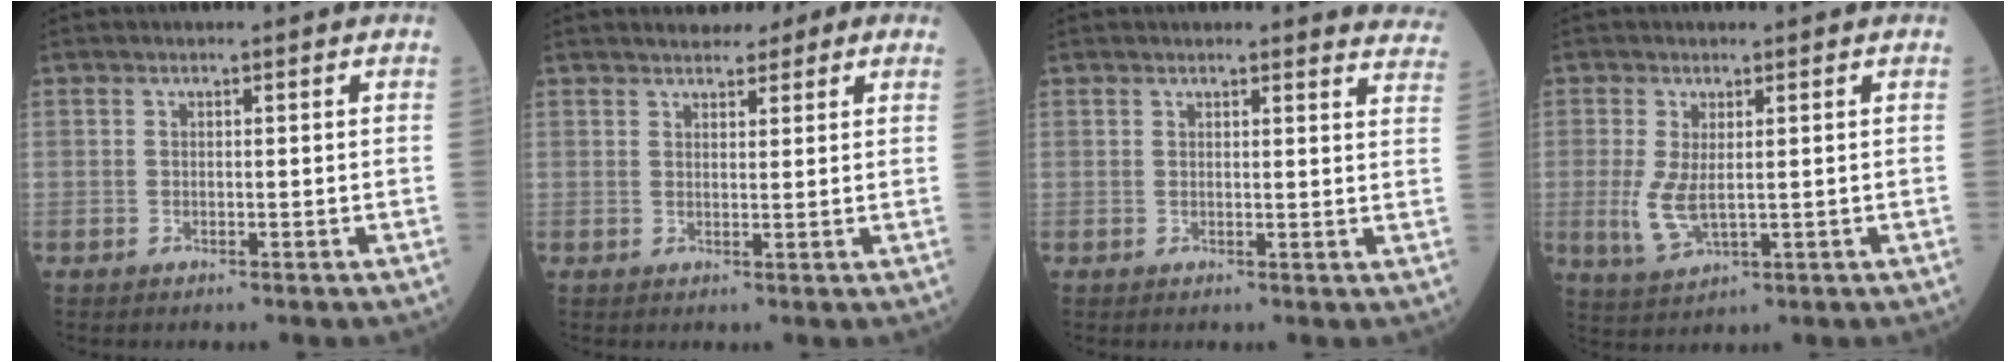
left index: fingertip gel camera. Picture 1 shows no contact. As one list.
[{"total": 6.1, "force": [4.6, 2.4, 3.2], "torque": [-0.041, 0.028, 0.056]}, {"total": 7.8, "force": [7.7, 1.1, 0.8], "torque": [0.030, -0.034, 0.041]}, {"total": 4.8, "force": [-0.1, 1.8, 4.4], "torque": [-0.106, -0.012, 0.007]}]